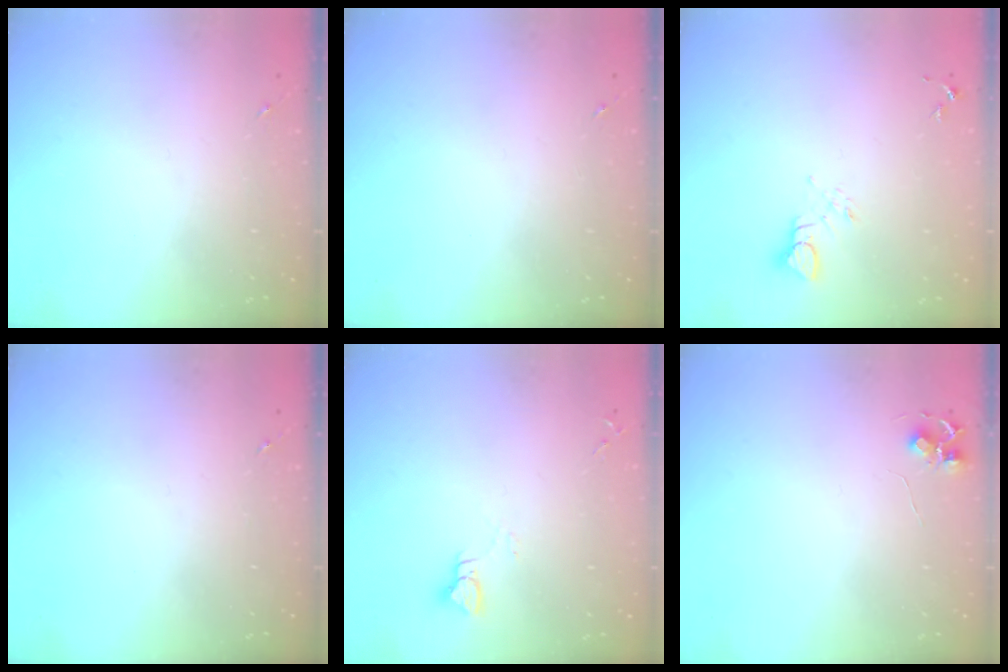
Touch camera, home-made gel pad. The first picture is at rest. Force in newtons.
{"total": 0.0}
{"total": 3.8, "press": 3.7, "slide": 0.4}
{"total": 0.0}
{"total": 3.5, "press": 3.5, "slide": 0.3}
{"total": 5.9, "press": 5.9, "slide": 0.5}